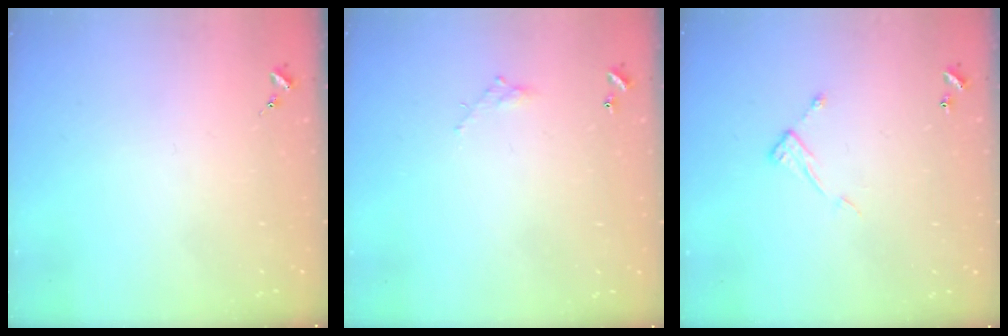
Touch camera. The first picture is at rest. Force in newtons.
{"total": 3.5, "press": 3.5, "slide": 0.2}
{"total": 7.1, "press": 7.1, "slide": 0.0}